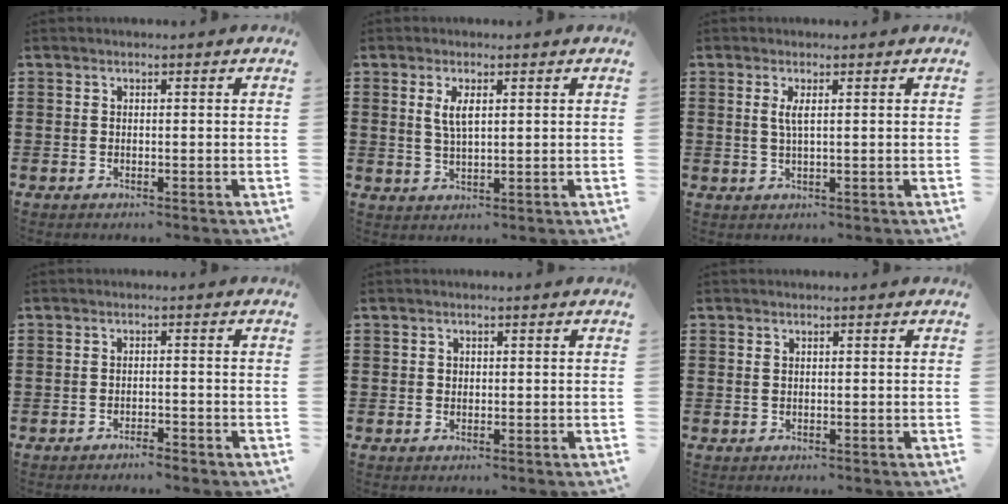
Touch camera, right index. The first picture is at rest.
{"total": 3.2, "force": [1.1, 1.2, 2.8], "torque": [-0.059, 0.005, 0.018]}
{"total": 2.0, "force": [0.5, 0.2, 2.0], "torque": [-0.040, 0.001, 0.008]}
{"total": 1.5, "force": [-1.5, 0.0, 0.3], "torque": [-0.009, 0.001, -0.029]}
{"total": 0.6, "force": [0.2, 0.6, 0.1], "torque": [-0.003, 0.003, 0.004]}
{"total": 0.7, "force": [0.2, 0.5, 0.4], "torque": [-0.010, 0.002, 0.003]}